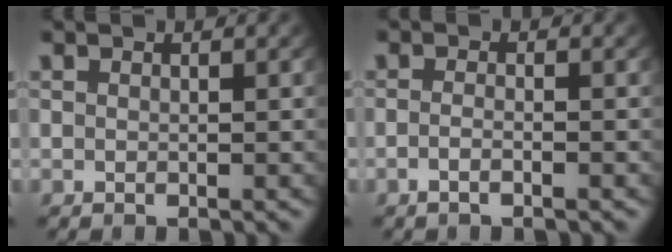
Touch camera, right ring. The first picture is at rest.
{"total": 1.5, "force": [-1.1, -0.1, 1.0], "torque": [-0.028, -0.008, -0.018]}